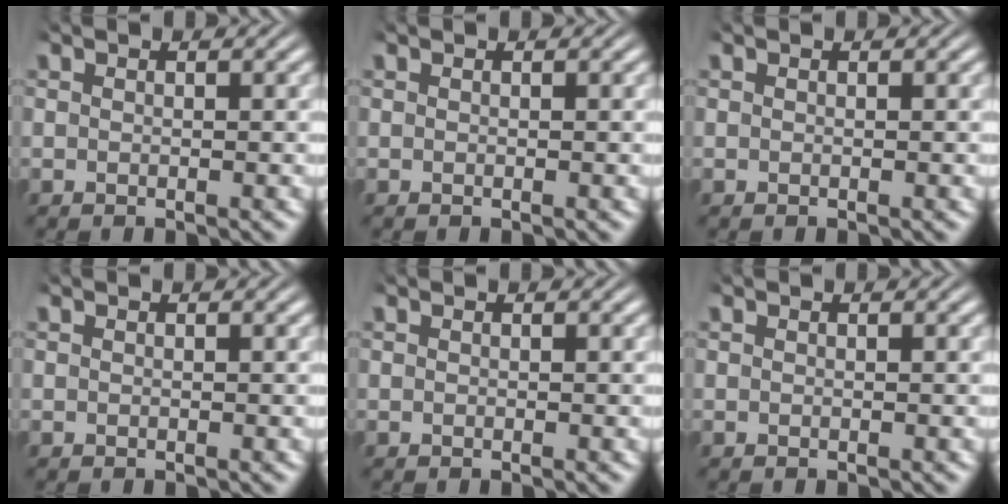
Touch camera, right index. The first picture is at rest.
{"total": 0.0}
{"total": 0.0}
{"total": 0.0}
{"total": 0.0}
{"total": 0.0}